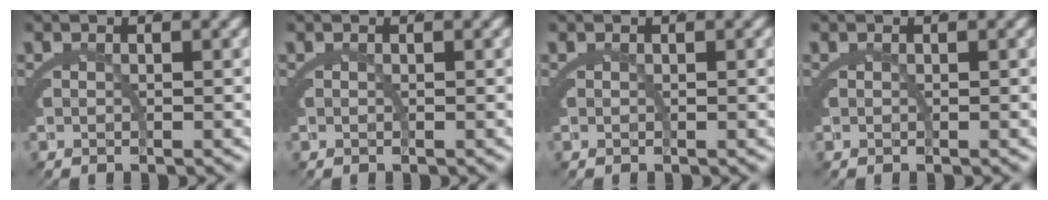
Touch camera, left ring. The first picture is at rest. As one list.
[{"total": 0.0}, {"total": 0.0}, {"total": 0.0}]